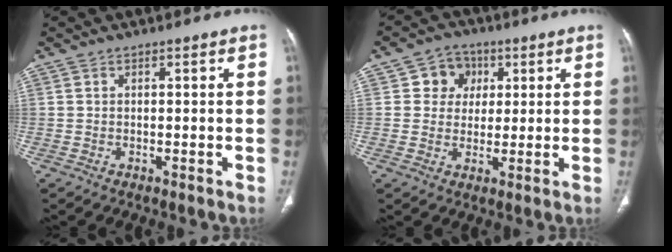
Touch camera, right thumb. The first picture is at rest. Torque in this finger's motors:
{"motor_torque": [0.44, 0.35, 0.01, -0.34, 0.00]}